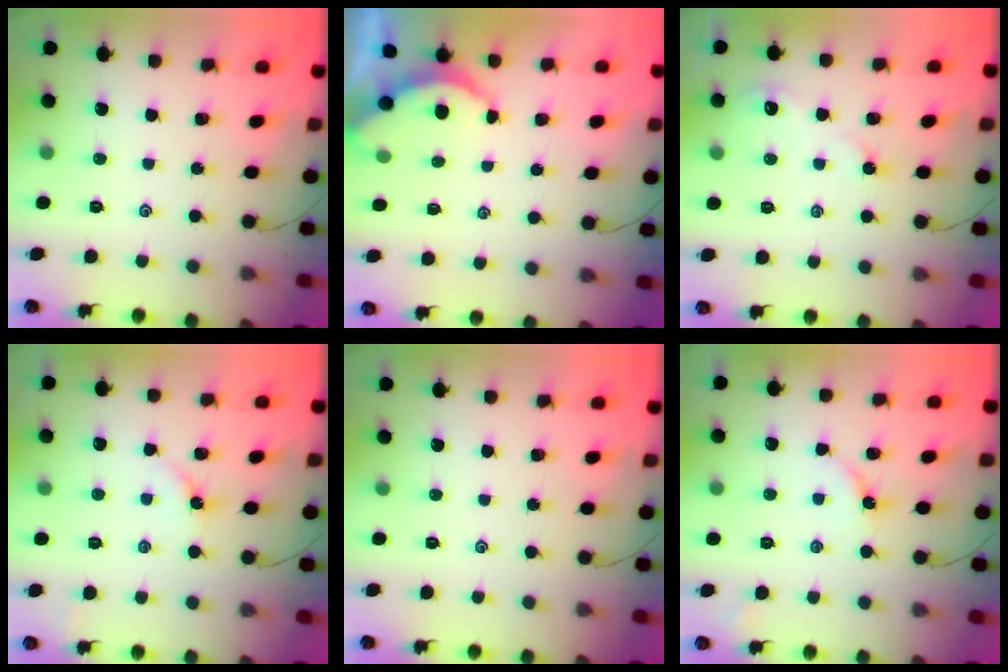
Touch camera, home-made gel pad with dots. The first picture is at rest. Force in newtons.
{"total": 2.1, "press": 2.0, "slide": 0.4}
{"total": 3.6, "press": 3.5, "slide": 0.6}
{"total": 3.4, "press": 3.3, "slide": 0.7}
{"total": 0.0}
{"total": 3.5, "press": 3.4, "slide": 0.6}